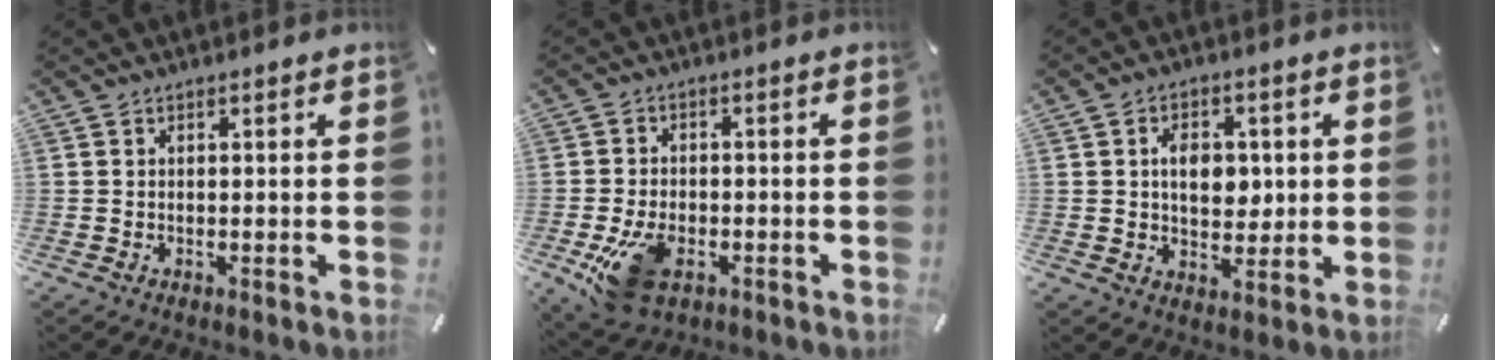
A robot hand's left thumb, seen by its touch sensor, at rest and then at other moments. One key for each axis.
{"total": 10.0, "fx": -3.5, "fy": 6.3, "fz": 7.0, "tx": -0.143, "ty": 0.003, "tz": -0.062}
{"total": 7.7, "fx": 1.2, "fy": 5.6, "fz": 5.2, "tx": -0.078, "ty": 0.004, "tz": 0.017}